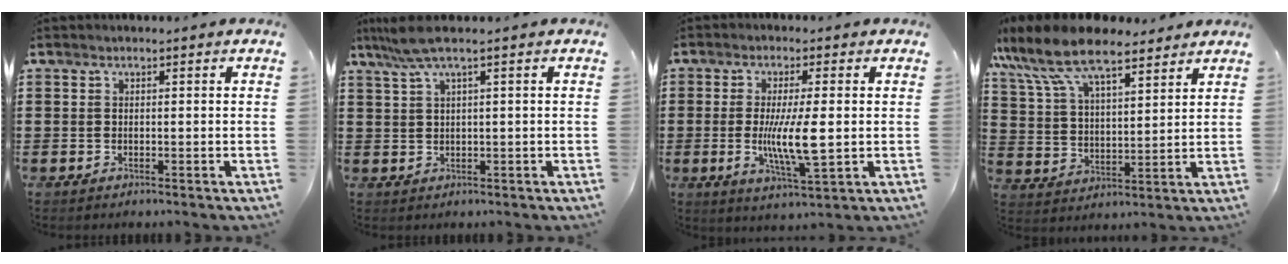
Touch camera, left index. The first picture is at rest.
{"total": 3.8, "force": [1.2, -0.1, 3.7], "torque": [-0.088, -0.008, 0.012]}
{"total": 8.1, "force": [-0.5, 1.4, 7.9], "torque": [-0.159, -0.014, -0.013]}
{"total": 11.0, "force": [8.8, 3.4, 5.6], "torque": [-0.141, -0.028, 0.158]}